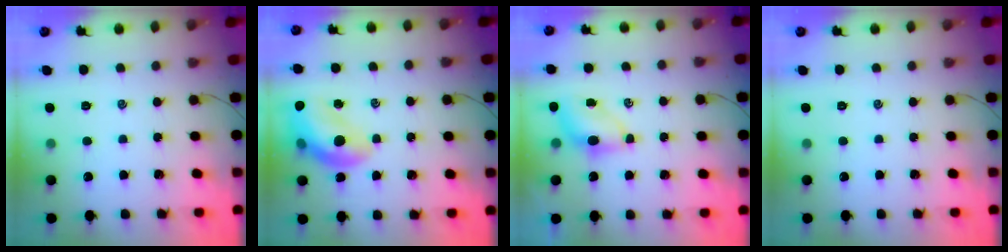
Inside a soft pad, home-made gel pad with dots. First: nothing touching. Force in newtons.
{"total": 12.6, "press": 12.1, "slide": 3.4}
{"total": 5.1, "press": 5.0, "slide": 1.2}
{"total": 0.0}